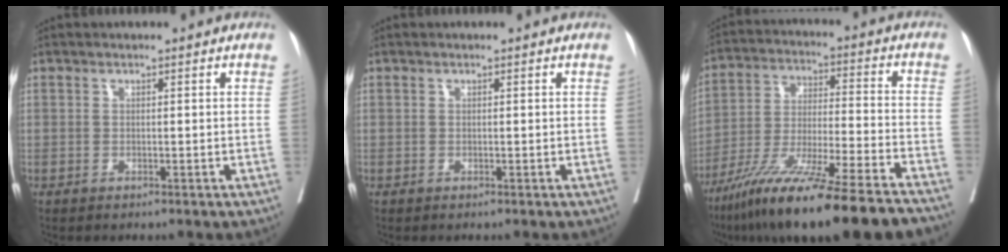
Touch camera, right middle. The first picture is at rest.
{"total": 0.0}
{"total": 21.9, "force": [-16.7, 0.0, 14.1], "torque": [-0.221, -0.048, -0.283]}